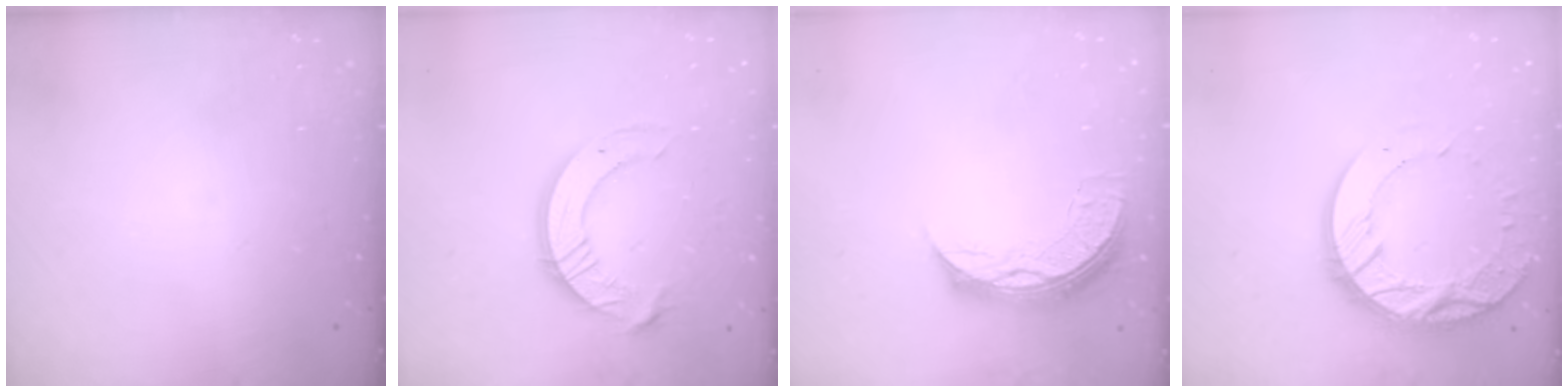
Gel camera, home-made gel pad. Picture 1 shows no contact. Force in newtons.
{"total": 10.1, "press": 10.1, "slide": 0.9}
{"total": 9.2, "press": 9.2, "slide": 0.7}
{"total": 16.6, "press": 16.5, "slide": 1.3}